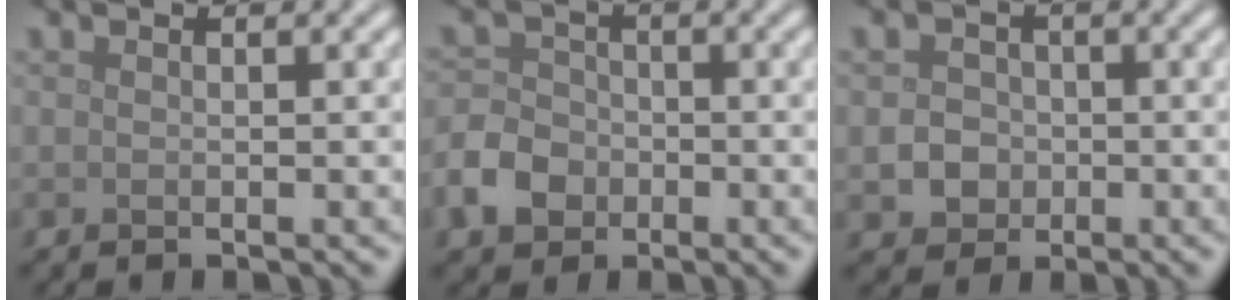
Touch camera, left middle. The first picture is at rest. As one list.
[{"total": 3.9, "force": [-1.7, 3.1, 1.6], "torque": [-0.034, 0.003, -0.041]}, {"total": 2.5, "force": [-0.4, 2.3, 1.0], "torque": [-0.002, -0.002, -0.012]}]